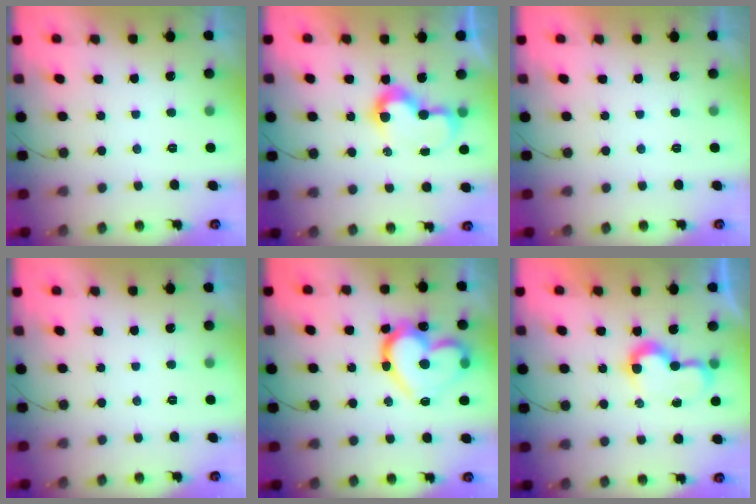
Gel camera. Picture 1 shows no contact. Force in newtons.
{"total": 8.7, "press": 8.7, "slide": 0.2}
{"total": 1.8, "press": 1.8, "slide": 0.0}
{"total": 0.0}
{"total": 21.0, "press": 20.9, "slide": 1.9}
{"total": 7.6, "press": 7.6, "slide": 0.5}